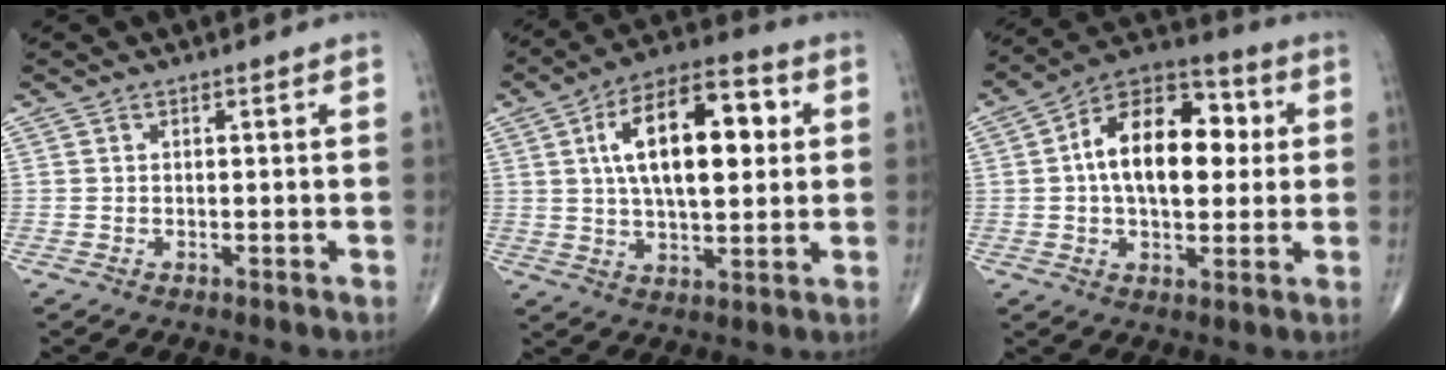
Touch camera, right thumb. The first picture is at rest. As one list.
[{"total": 18.3, "force": [3.9, 8.6, 15.7], "torque": [-0.237, 0.014, 0.059]}, {"total": 17.7, "force": [2.3, 10.3, 14.3], "torque": [-0.203, 0.026, 0.029]}]